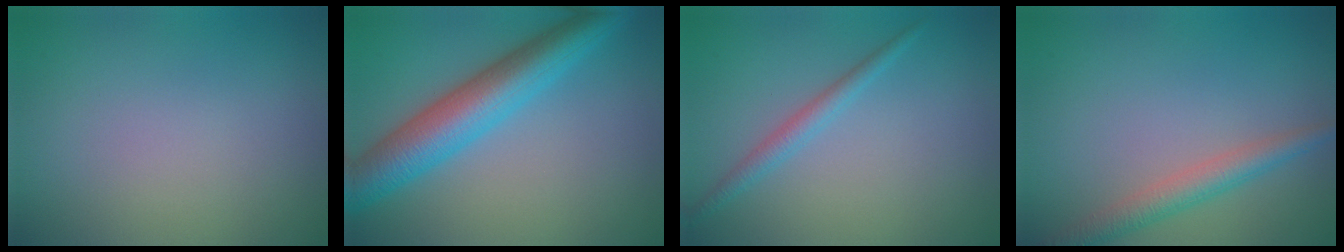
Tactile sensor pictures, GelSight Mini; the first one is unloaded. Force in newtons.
{"total": 7.5, "press": 7.5, "slide": 0.1}
{"total": 1.8, "press": 1.8, "slide": 0.1}
{"total": 2.9, "press": 2.9, "slide": 0.1}